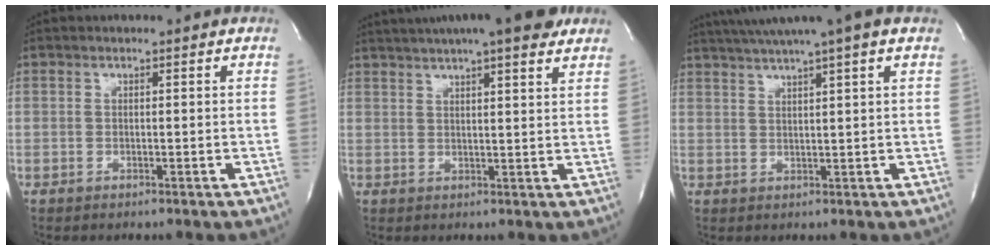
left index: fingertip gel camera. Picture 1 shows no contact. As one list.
[{"total": 15.3, "force": [12.3, 1.9, 8.9], "torque": [-0.146, 0.029, 0.163]}, {"total": 9.8, "force": [7.5, -1.0, 6.3], "torque": [-0.111, 0.027, 0.100]}]